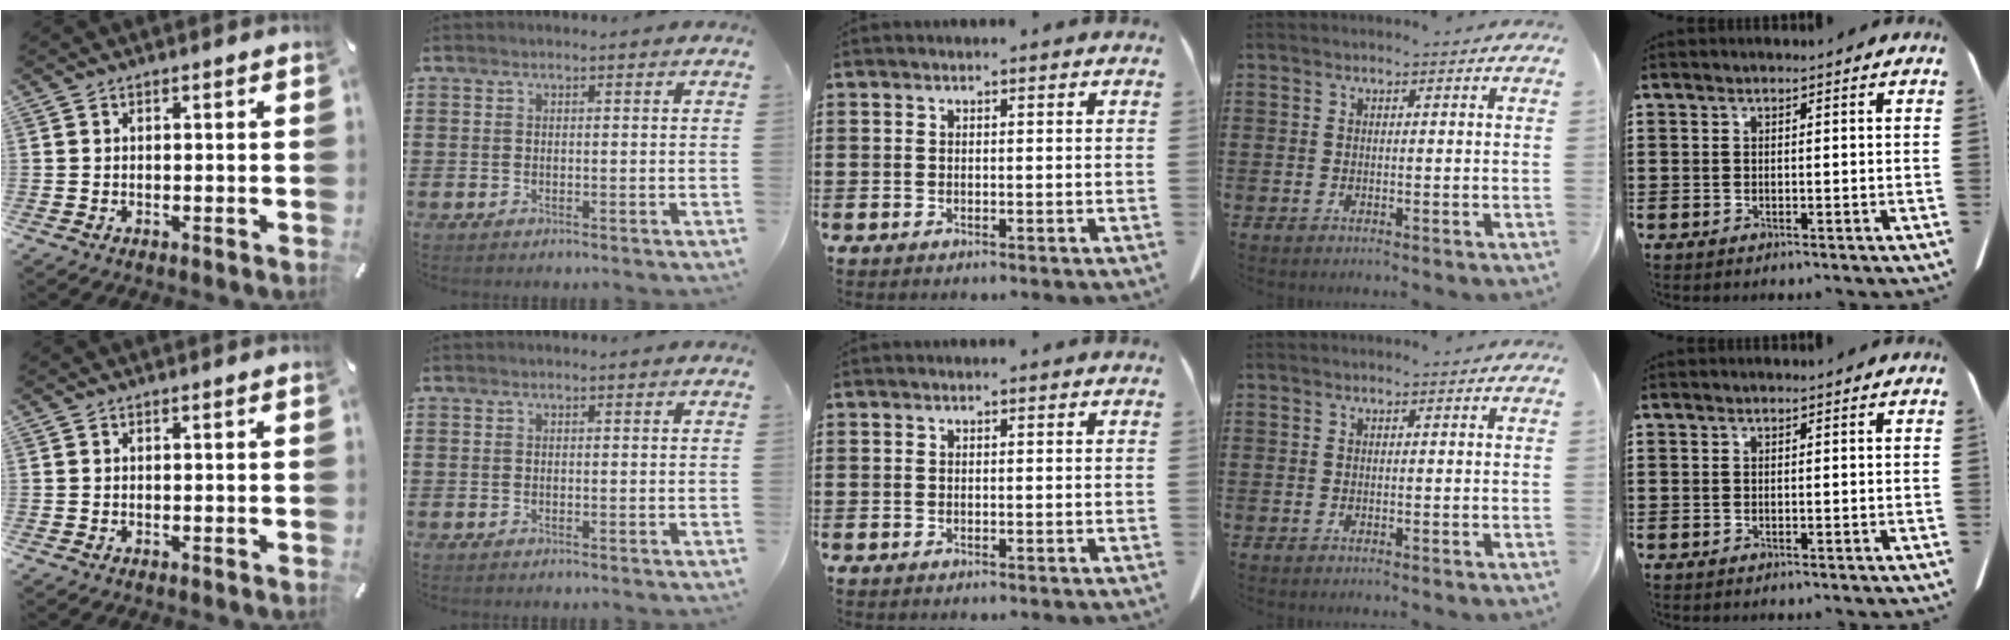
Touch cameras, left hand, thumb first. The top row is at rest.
{}